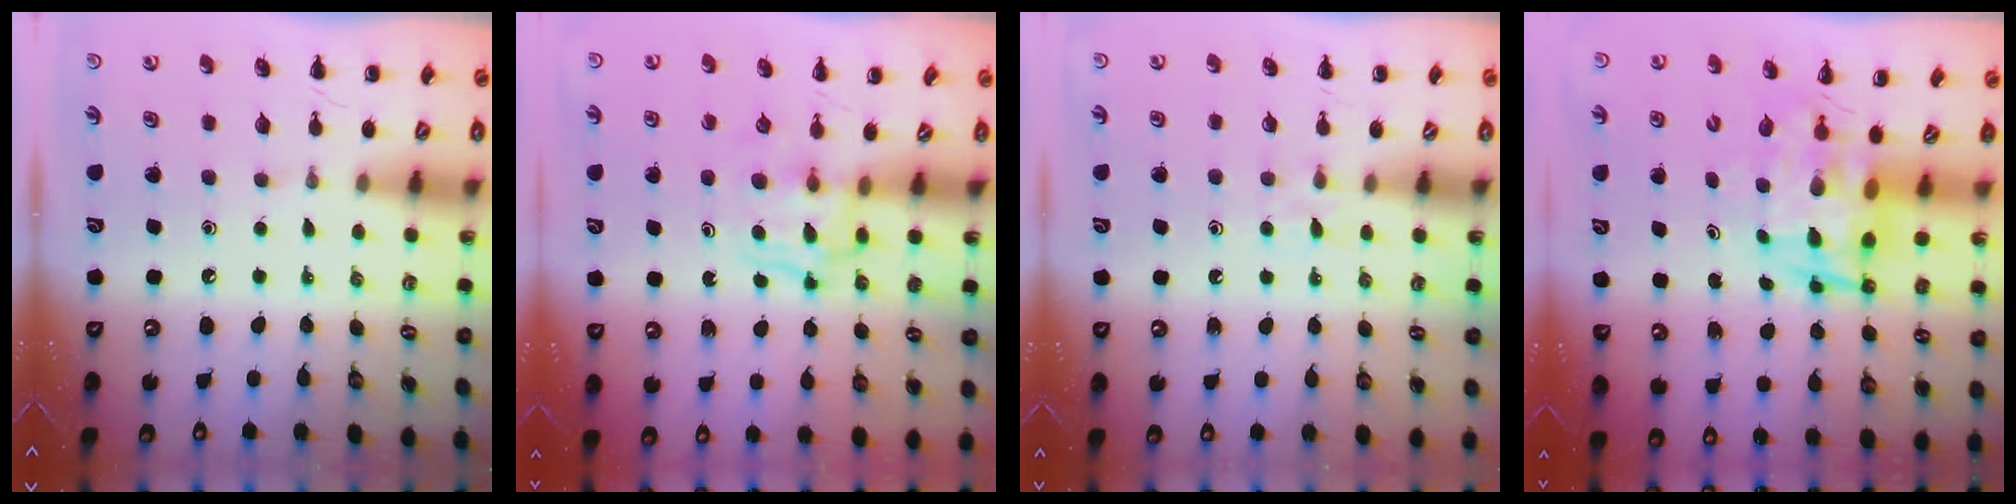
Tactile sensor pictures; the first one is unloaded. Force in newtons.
{"total": 3.9, "press": 3.9, "slide": 0.3}
{"total": 3.0, "press": 2.7, "slide": 1.2}
{"total": 5.5, "press": 5.3, "slide": 1.5}